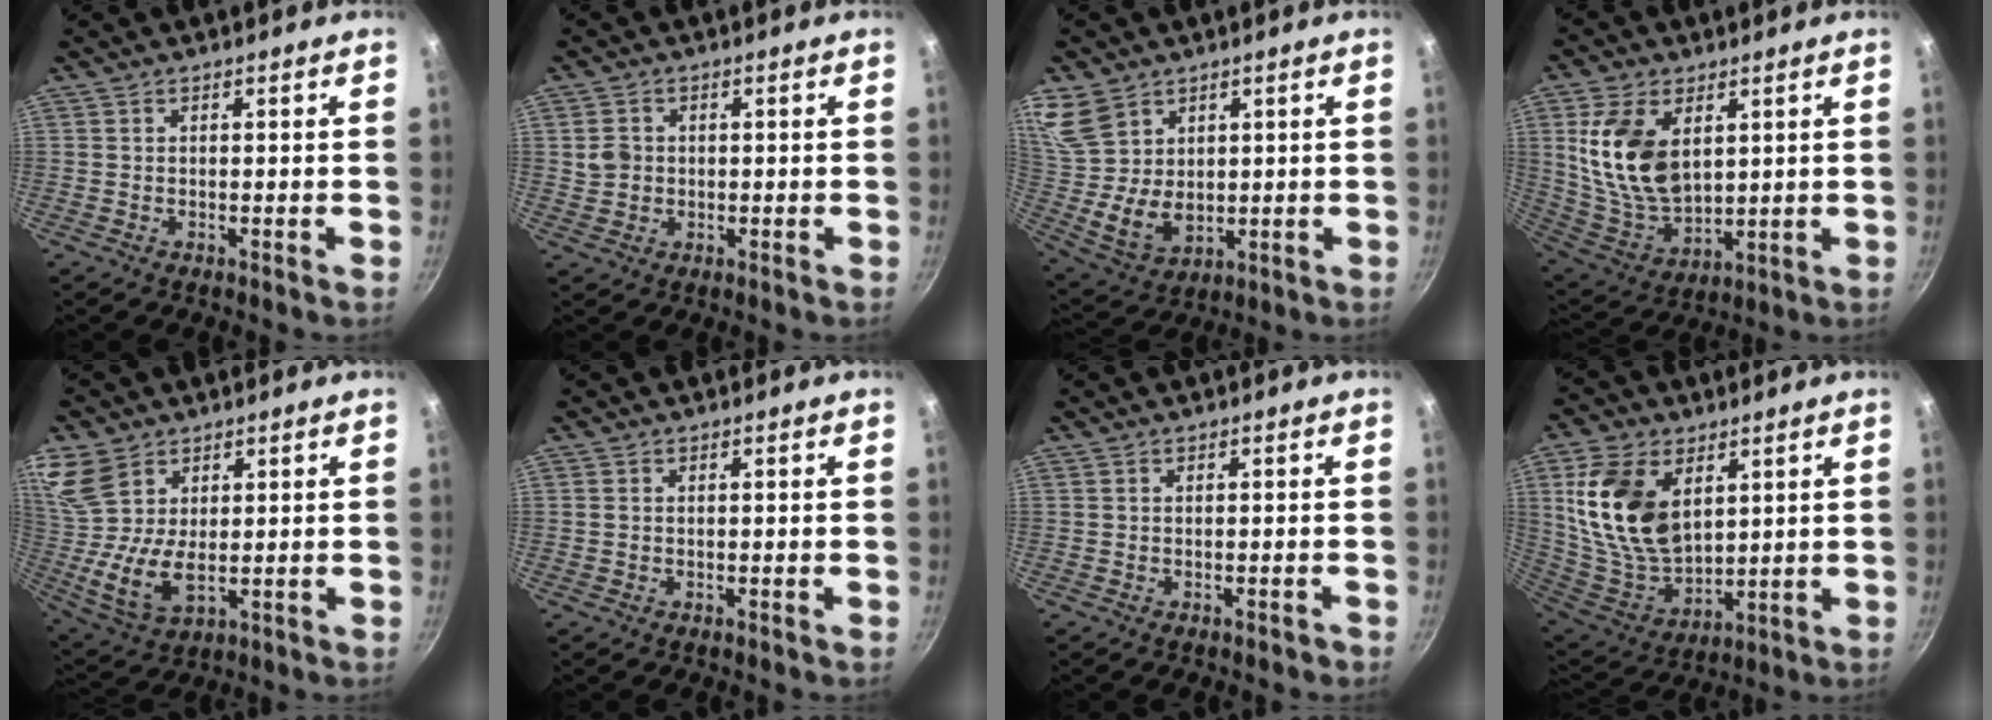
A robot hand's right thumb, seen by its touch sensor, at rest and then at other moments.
{"total": 3.8, "force": [0.3, 3.4, 1.8], "torque": [-0.021, 0.007, 0.005]}
{"total": 13.8, "force": [6.8, 10.1, 6.4], "torque": [-0.110, -0.036, 0.153]}
{"total": 16.1, "force": [4.4, 9.9, 11.9], "torque": [-0.211, -0.033, 0.098]}
{"total": 13.5, "force": [5.2, 8.8, 8.9], "torque": [-0.173, -0.022, 0.110]}
{"total": 0.6, "force": [0.1, 0.5, 0.2], "torque": [-0.004, 0.003, 0.001]}
{"total": 0.6, "force": [-0.4, 0.3, 0.3], "torque": [0.000, 0.011, 0.003]}
{"total": 18.7, "force": [5.9, 11.8, 13.3], "torque": [-0.235, -0.034, 0.126]}